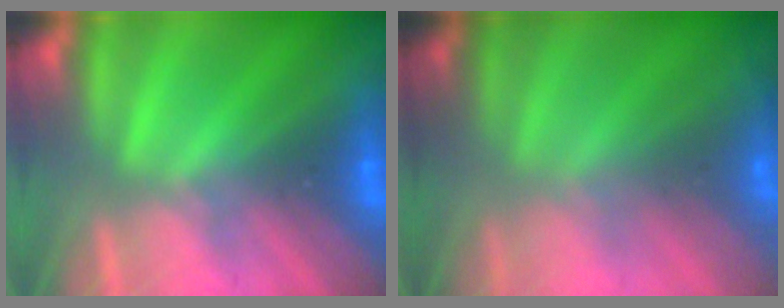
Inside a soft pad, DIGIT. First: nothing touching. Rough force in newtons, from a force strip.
{"total": 5.8}